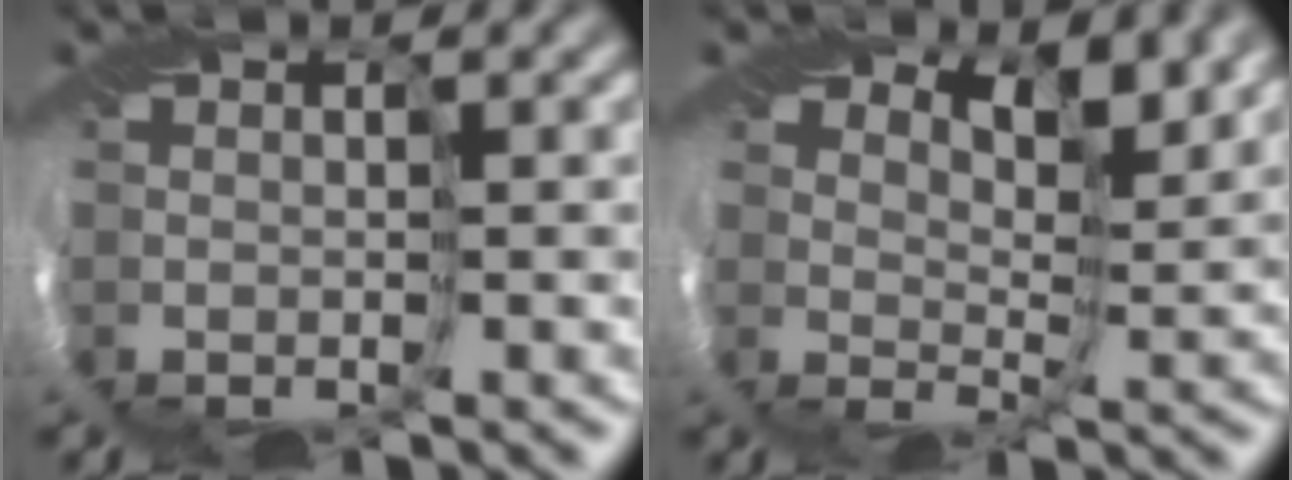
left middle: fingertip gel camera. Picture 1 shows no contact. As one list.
[{"total": 3.6, "force": [3.5, 0.3, 0.8], "torque": [-0.018, 0.001, 0.050]}]